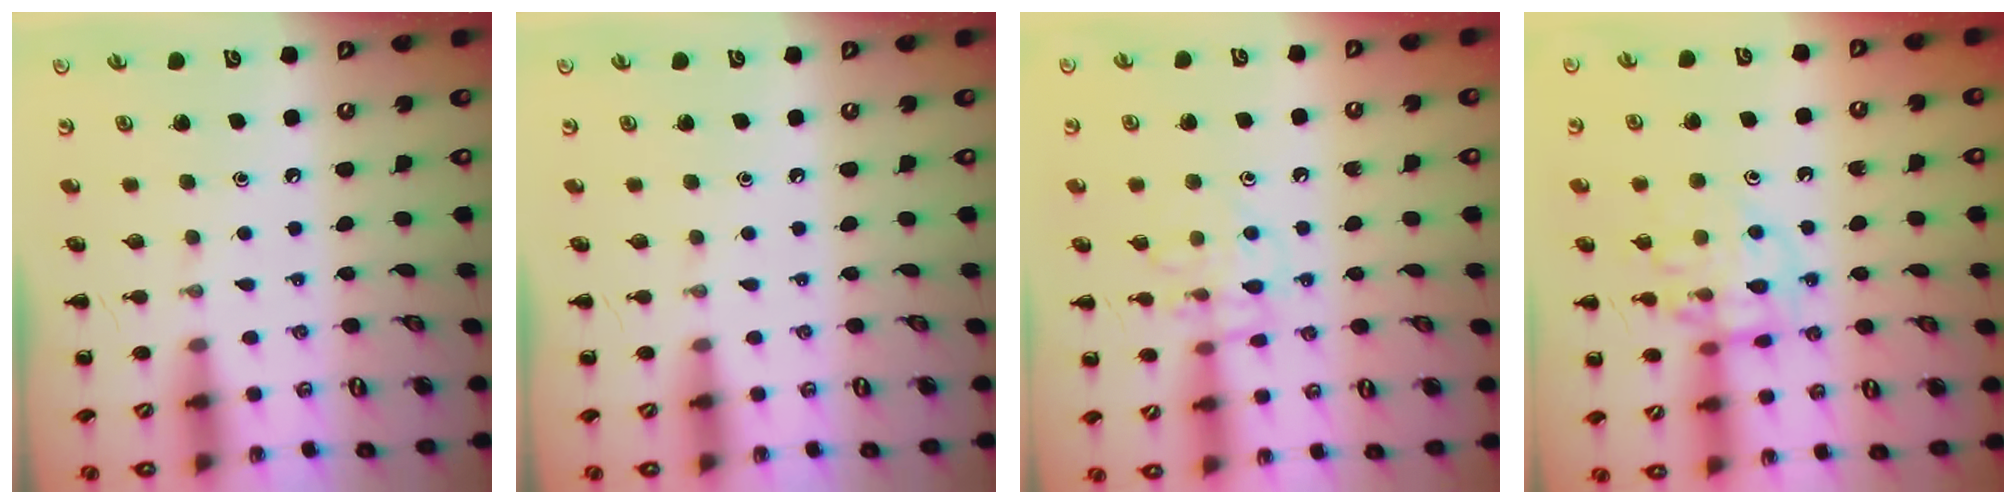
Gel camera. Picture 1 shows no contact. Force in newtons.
{"total": 0.0}
{"total": 9.5, "press": 9.5, "slide": 0.4}
{"total": 11.7, "press": 11.6, "slide": 1.1}